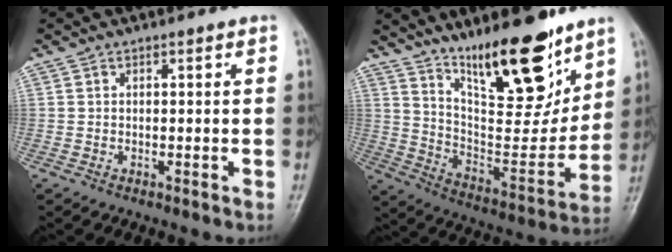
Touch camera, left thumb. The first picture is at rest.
{"total": 20.7, "force": [14.1, 6.3, 13.9], "torque": [-0.173, -0.090, 0.242]}